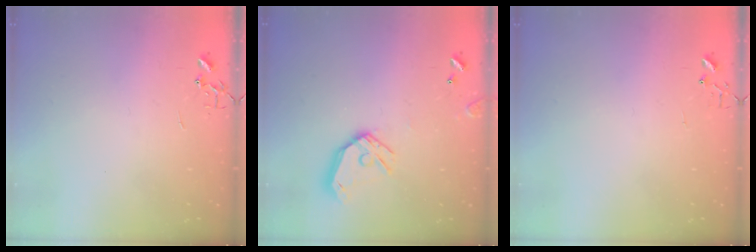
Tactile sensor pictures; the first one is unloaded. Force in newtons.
{"total": 13.0, "press": 12.9, "slide": 1.9}
{"total": 4.2, "press": 4.2, "slide": 0.4}